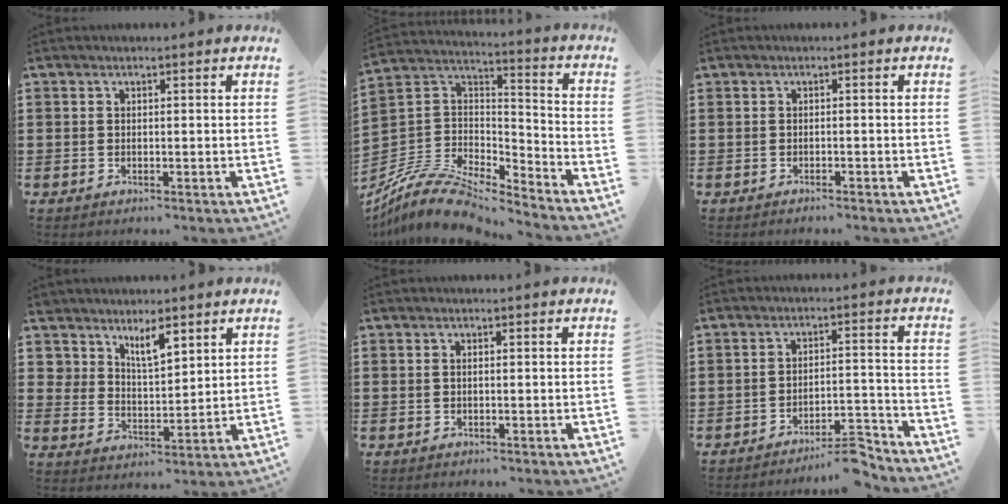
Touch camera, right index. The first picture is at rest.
{"total": 9.2, "force": [-8.1, 2.8, 3.3], "torque": [-0.084, 0.011, -0.166]}
{"total": 0.6, "force": [-0.6, 0.1, 0.0], "torque": [-0.003, 0.000, -0.013]}
{"total": 5.8, "force": [4.6, 2.3, 2.6], "torque": [-0.058, -0.006, 0.083]}
{"total": 0.5, "force": [0.0, 0.2, 0.5], "torque": [-0.011, -0.001, 0.000]}
{"total": 6.6, "force": [-5.9, 0.9, 2.7], "torque": [-0.041, 0.008, -0.111]}